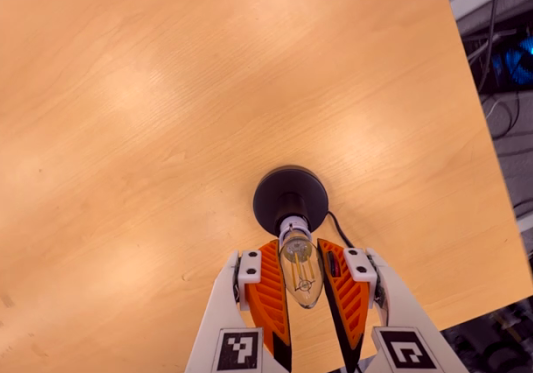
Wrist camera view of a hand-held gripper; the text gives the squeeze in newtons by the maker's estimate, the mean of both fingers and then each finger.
{"total": 11.9, "left": 12.3, "right": 11.6}